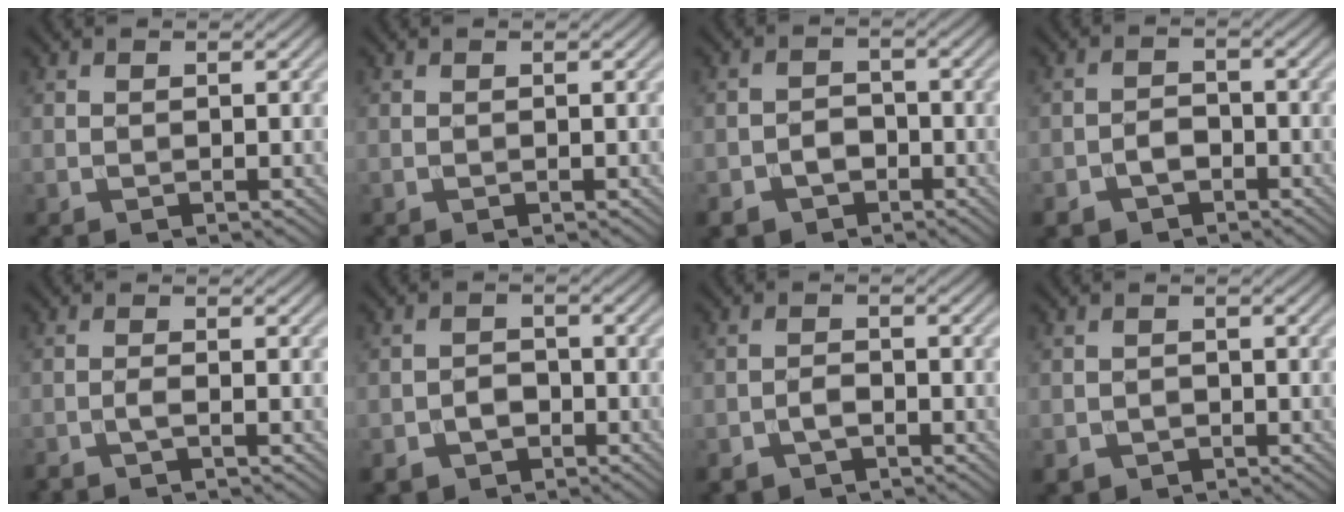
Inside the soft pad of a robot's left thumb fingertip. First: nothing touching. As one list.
[{"total": 0.0}, {"total": 4.6, "force": [-2.7, 3.3, 1.7], "torque": [-0.019, -0.003, -0.057]}, {"total": 3.8, "force": [-2.3, 2.5, 1.8], "torque": [-0.028, -0.001, -0.051]}, {"total": 1.4, "force": [-0.9, 0.1, 1.1], "torque": [-0.025, 0.005, -0.025]}, {"total": 3.8, "force": [-2.1, 2.7, 1.5], "torque": [-0.021, -0.001, -0.048]}, {"total": 3.0, "force": [-1.8, 1.7, 1.7], "torque": [-0.033, 0.000, -0.037]}, {"total": 1.8, "force": [-1.1, 1.4, 0.5], "torque": [-0.007, -0.005, -0.024]}]